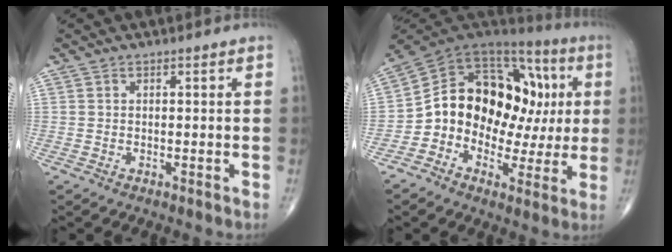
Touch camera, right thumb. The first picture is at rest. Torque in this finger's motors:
{"motor_torque": [2.39, 2.62, 0.93, -0.85, 0.45]}